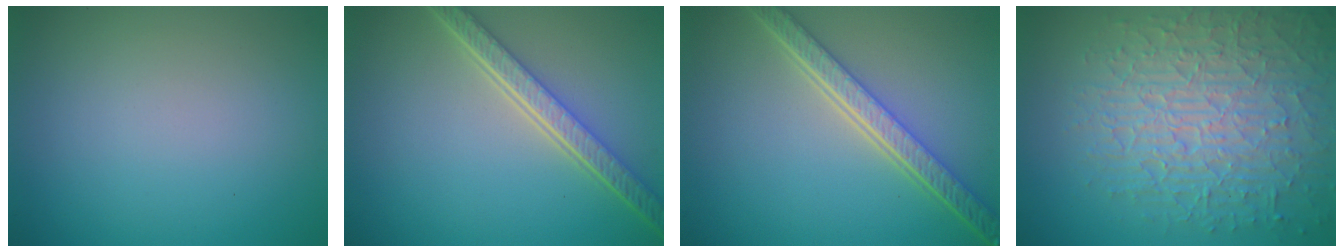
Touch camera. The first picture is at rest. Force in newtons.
{"total": 5.3, "press": 3.9, "slide": 3.6}
{"total": 5.6, "press": 4.3, "slide": 3.6}
{"total": 8.6, "press": 6.1, "slide": 6.1}